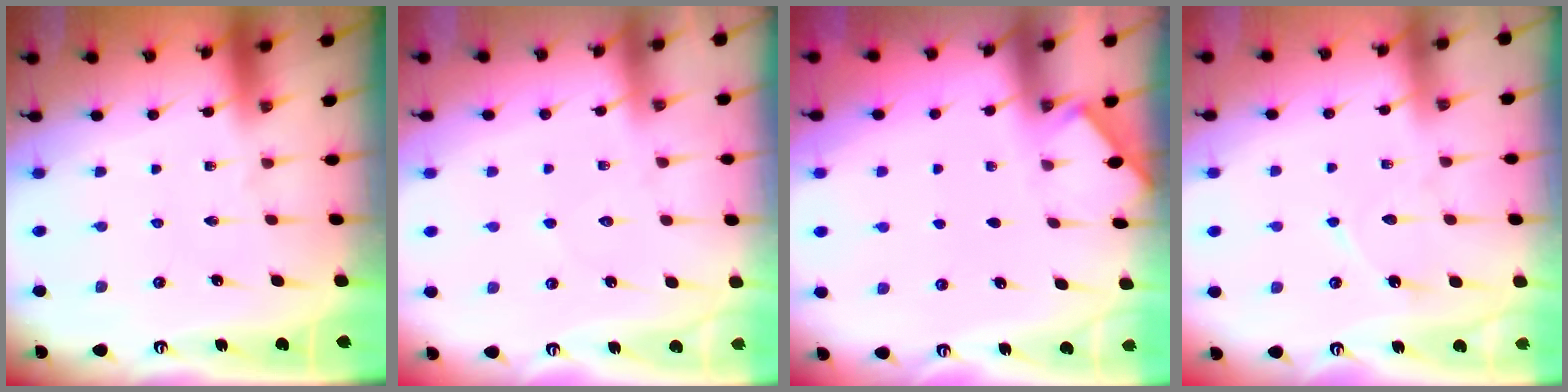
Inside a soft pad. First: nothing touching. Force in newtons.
{"total": 3.9, "press": 3.9, "slide": 0.4}
{"total": 2.0, "press": 2.0, "slide": 0.3}
{"total": 5.0, "press": 4.9, "slide": 0.6}